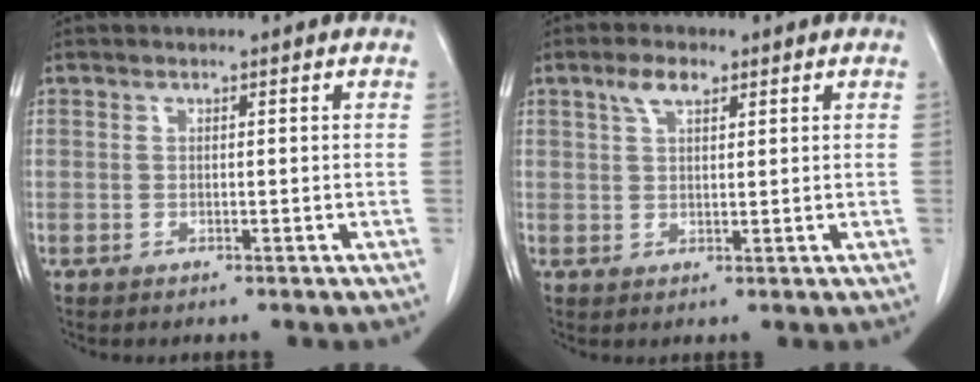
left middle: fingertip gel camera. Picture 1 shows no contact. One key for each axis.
{"total": 3.5, "fx": 2.1, "fy": 1.4, "fz": 2.4, "tx": -0.053, "ty": 0.010, "tz": 0.042}